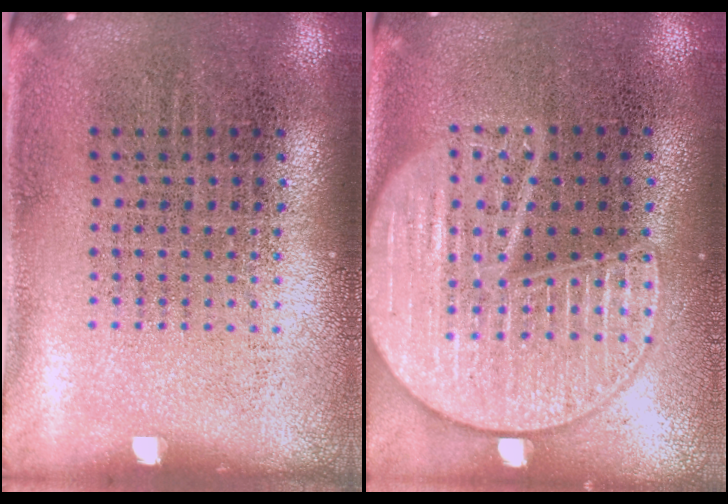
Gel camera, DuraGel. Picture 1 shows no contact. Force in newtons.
{"total": 3.3, "press": 3.3, "slide": 0.3}